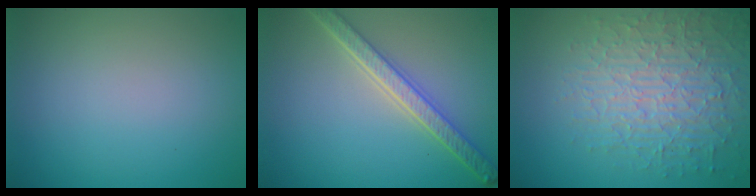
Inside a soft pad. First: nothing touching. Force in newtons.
{"total": 4.9, "press": 3.8, "slide": 3.1}
{"total": 7.0, "press": 5.3, "slide": 4.5}